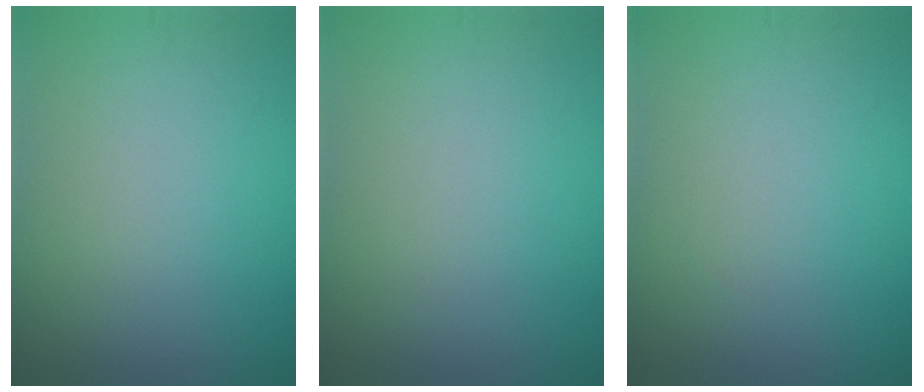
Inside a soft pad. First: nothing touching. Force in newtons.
{"total": 0.0}
{"total": 0.0}